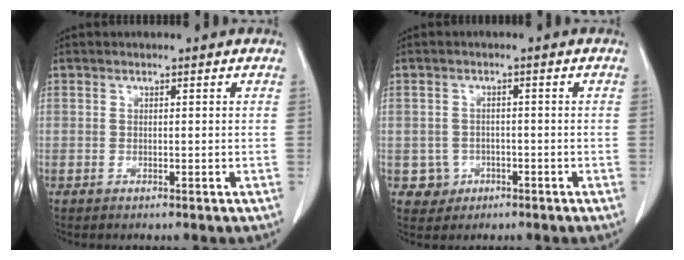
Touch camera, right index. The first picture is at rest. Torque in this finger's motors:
{"motor_torque": [-0.15, 0.04, -0.41, -0.07]}